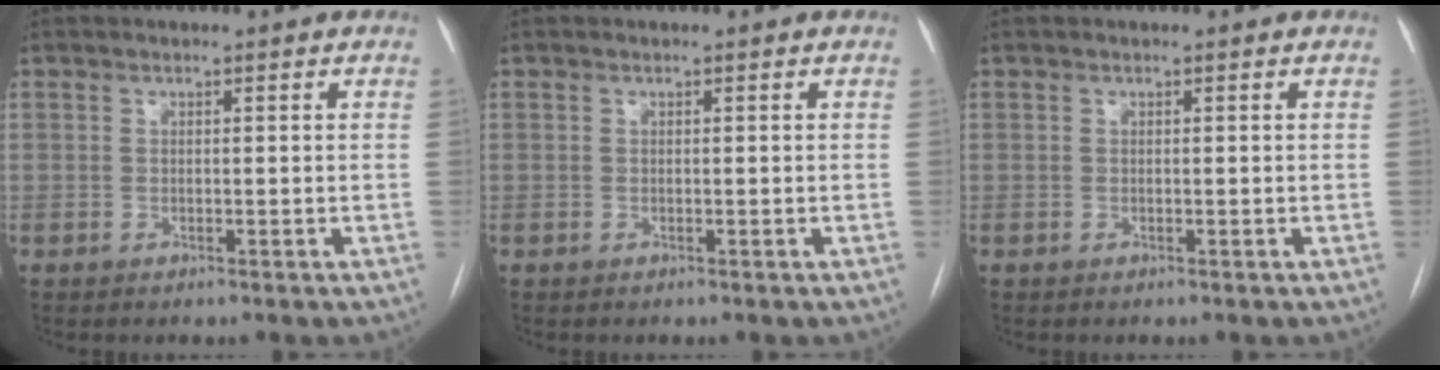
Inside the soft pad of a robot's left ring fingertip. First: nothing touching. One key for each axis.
{"total": 0.0}
{"total": 0.0}